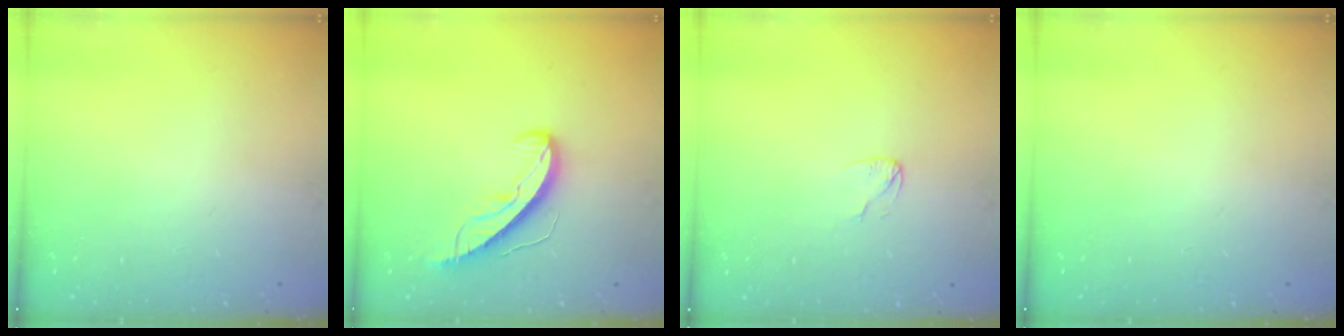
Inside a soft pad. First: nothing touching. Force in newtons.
{"total": 8.7, "press": 8.7, "slide": 0.9}
{"total": 3.5, "press": 3.5, "slide": 0.2}
{"total": 0.0}